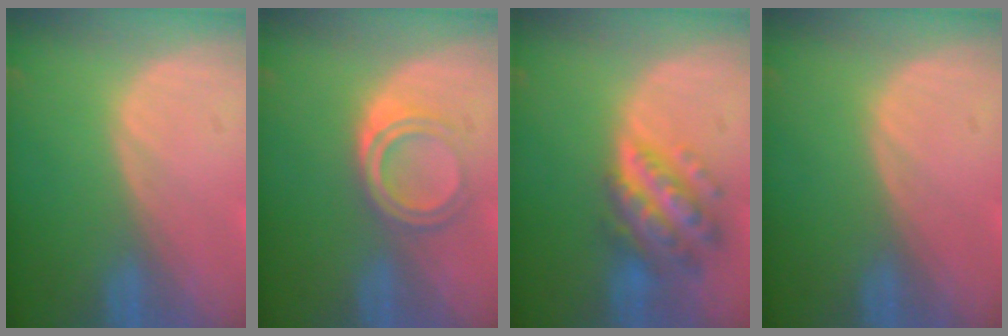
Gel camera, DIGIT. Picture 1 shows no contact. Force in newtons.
{"total": 4.4, "press": 4.2, "slide": 1.5}
{"total": 7.5, "press": 7.5, "slide": 0.5}
{"total": 0.0}